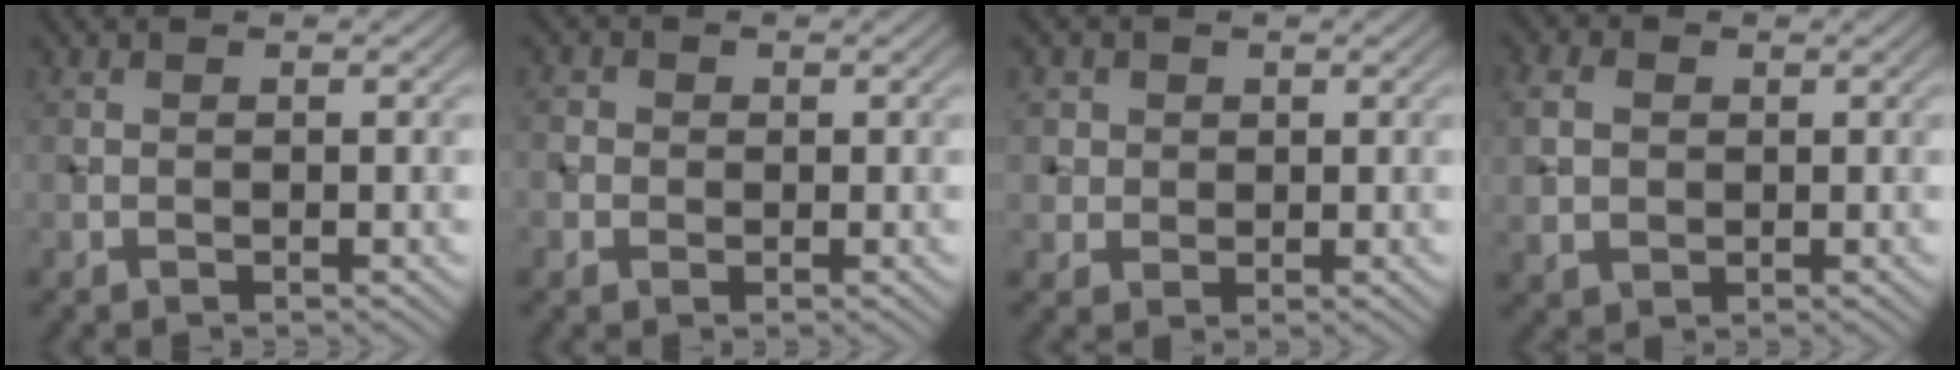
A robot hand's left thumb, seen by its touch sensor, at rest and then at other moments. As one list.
[{"total": 2.2, "force": [0.0, 2.0, 0.7], "torque": [-0.021, 0.001, -0.002]}, {"total": 3.6, "force": [1.4, 3.2, 1.0], "torque": [-0.042, -0.005, 0.029]}, {"total": 3.9, "force": [0.5, 3.1, 2.3], "torque": [-0.064, 0.002, 0.008]}]